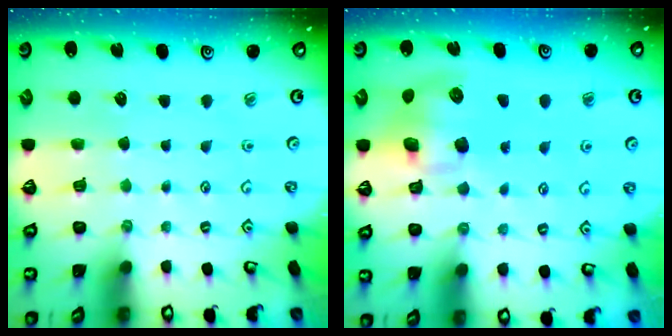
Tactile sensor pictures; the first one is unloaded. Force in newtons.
{"total": 9.4, "press": 9.3, "slide": 1.8}